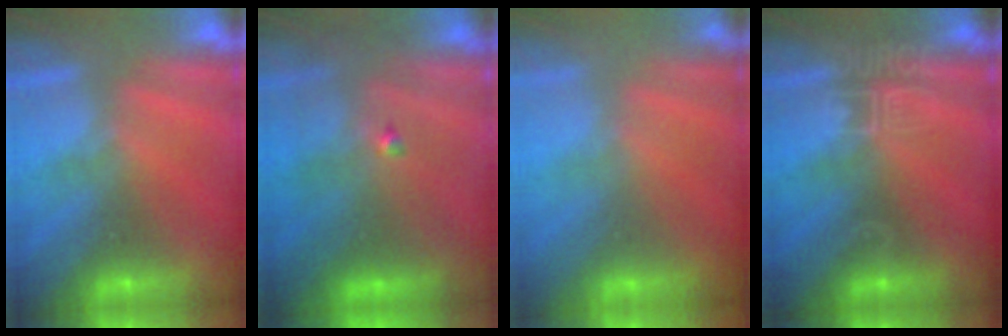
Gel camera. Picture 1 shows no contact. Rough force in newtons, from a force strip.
{"total": 4.4}
{"total": 3.1}
{"total": 3.2}